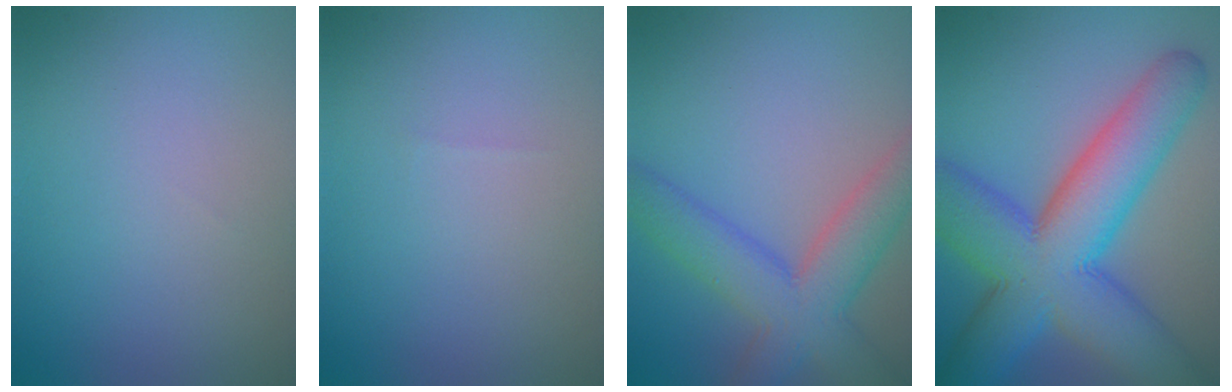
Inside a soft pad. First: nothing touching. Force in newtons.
{"total": 0.0}
{"total": 6.7, "press": 6.7, "slide": 0.3}
{"total": 12.7, "press": 12.7, "slide": 0.2}